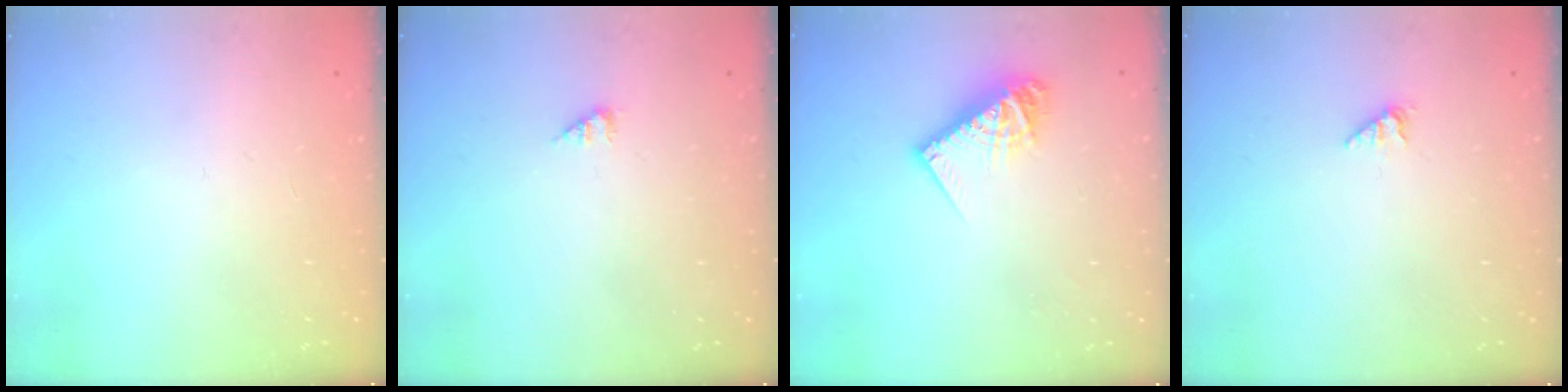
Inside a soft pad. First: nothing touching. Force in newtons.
{"total": 1.3, "press": 1.3, "slide": 0.2}
{"total": 10.0, "press": 9.9, "slide": 0.8}
{"total": 1.0, "press": 1.0, "slide": 0.2}